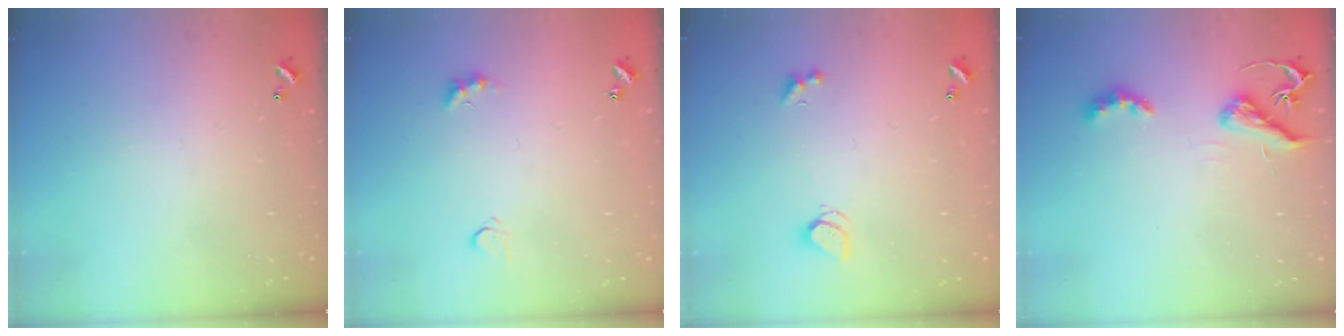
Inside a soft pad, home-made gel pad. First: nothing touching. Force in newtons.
{"total": 4.5, "press": 4.4, "slide": 0.8}
{"total": 1.4, "press": 1.3, "slide": 0.5}
{"total": 5.5, "press": 5.5, "slide": 0.3}